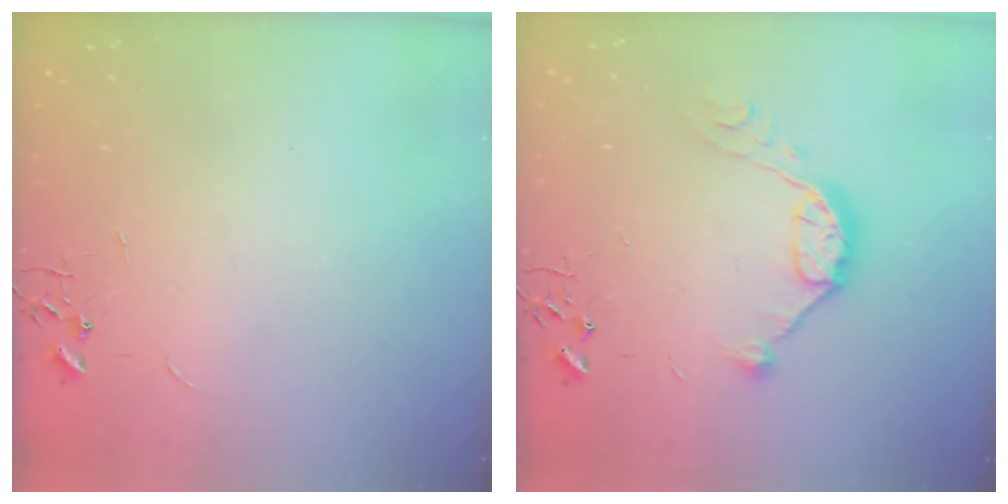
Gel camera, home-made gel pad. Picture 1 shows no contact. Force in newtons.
{"total": 10.2, "press": 10.2, "slide": 1.0}